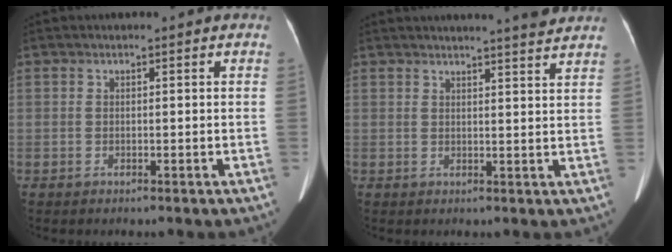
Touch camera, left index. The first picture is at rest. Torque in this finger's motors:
{"motor_torque": [0.26, -0.48, 0.12, 0.06]}